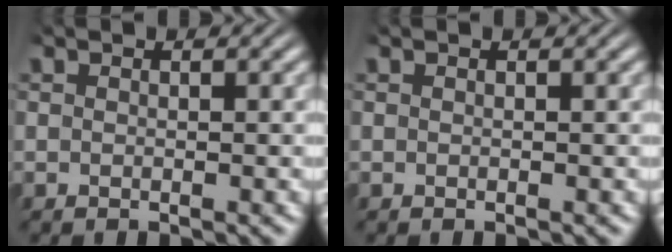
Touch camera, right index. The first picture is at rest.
{"total": 0.0}